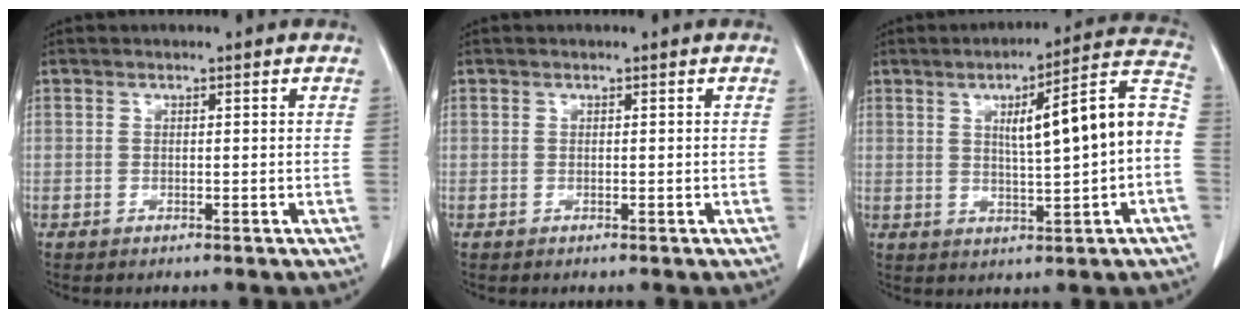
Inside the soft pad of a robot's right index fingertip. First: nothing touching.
{"total": 0.0}
{"total": 13.5, "force": [0.5, 1.1, 13.5], "torque": [-0.183, 0.033, 0.008]}